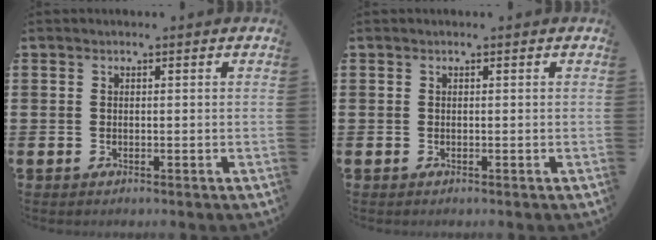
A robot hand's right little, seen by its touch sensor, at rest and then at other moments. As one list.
[{"total": 0.0}]